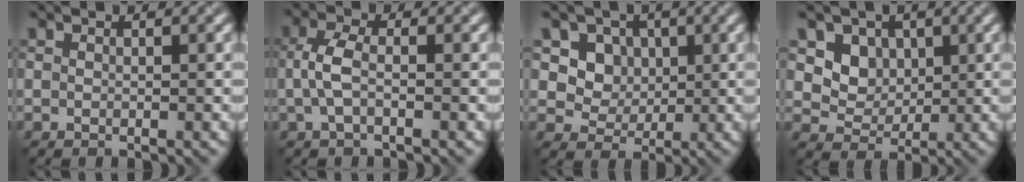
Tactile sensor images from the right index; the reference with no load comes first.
{"total": 2.7, "force": [-0.3, 1.1, 2.5], "torque": [-0.059, 0.005, -0.012]}
{"total": 6.4, "force": [2.4, 5.3, 2.6], "torque": [-0.050, -0.003, 0.043]}
{"total": 4.0, "force": [1.5, 3.4, 1.6], "torque": [-0.040, -0.021, 0.045]}